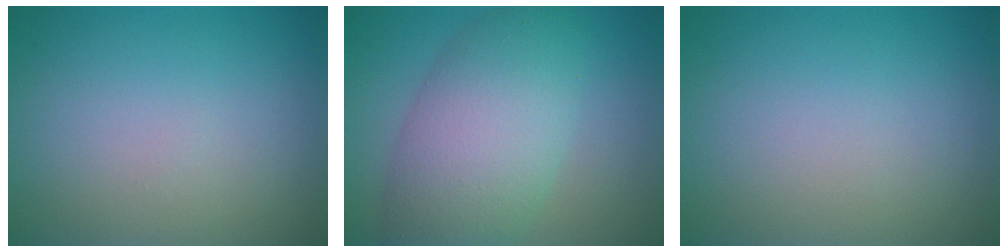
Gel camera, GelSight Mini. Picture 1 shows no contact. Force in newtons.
{"total": 8.2, "press": 8.2, "slide": 0.3}
{"total": 0.0}